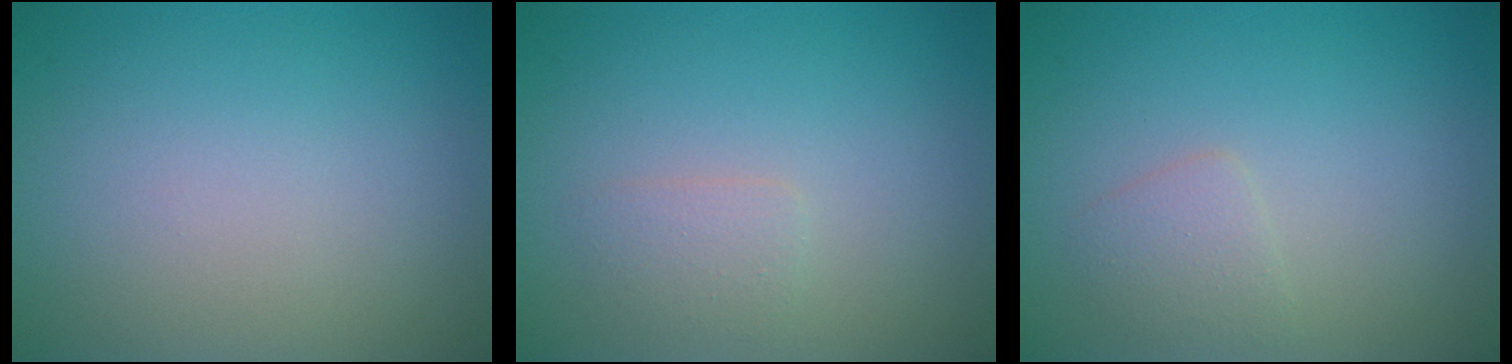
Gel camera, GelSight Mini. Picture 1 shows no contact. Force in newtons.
{"total": 1.3, "press": 1.3, "slide": 0.0}
{"total": 1.4, "press": 1.4, "slide": 0.1}